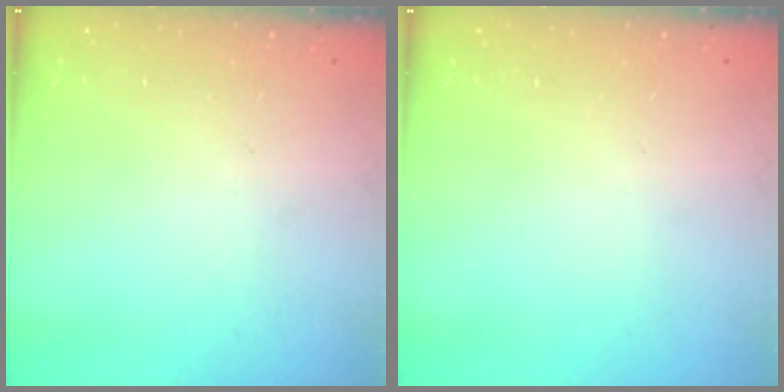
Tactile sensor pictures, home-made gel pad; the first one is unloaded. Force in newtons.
{"total": 0.0}